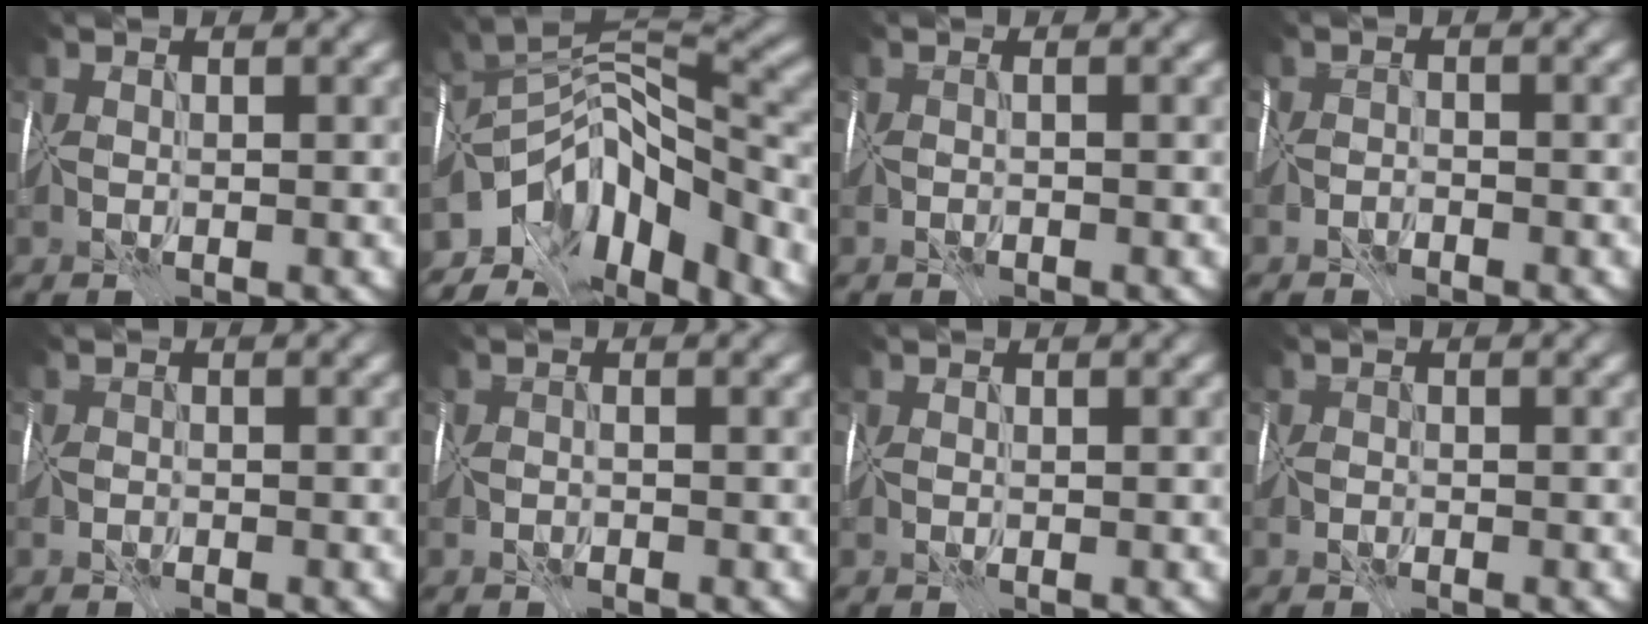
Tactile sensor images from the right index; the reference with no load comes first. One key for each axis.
{"total": 10.7, "fx": -6.9, "fy": 4.9, "fz": 6.5, "tx": -0.097, "ty": 0.022, "tz": -0.115}
{"total": 0.8, "fx": -0.5, "fy": 0.0, "fz": 0.6, "tx": -0.011, "ty": -0.005, "tz": -0.010}
{"total": 1.5, "fx": -1.4, "fy": 0.2, "fz": 0.2, "tx": 0.000, "ty": 0.000, "tz": -0.031}
{"total": 0.9, "fx": -0.9, "fy": 0.3, "fz": 0.2, "tx": -0.003, "ty": -0.002, "tz": -0.020}
{"total": 0.9, "fx": -0.8, "fy": 0.0, "fz": 0.4, "tx": -0.007, "ty": -0.003, "tz": -0.017}
{"total": 0.0}
{"total": 0.9, "fx": -0.8, "fy": 0.3, "fz": 0.2, "tx": -0.003, "ty": -0.002, "tz": -0.019}